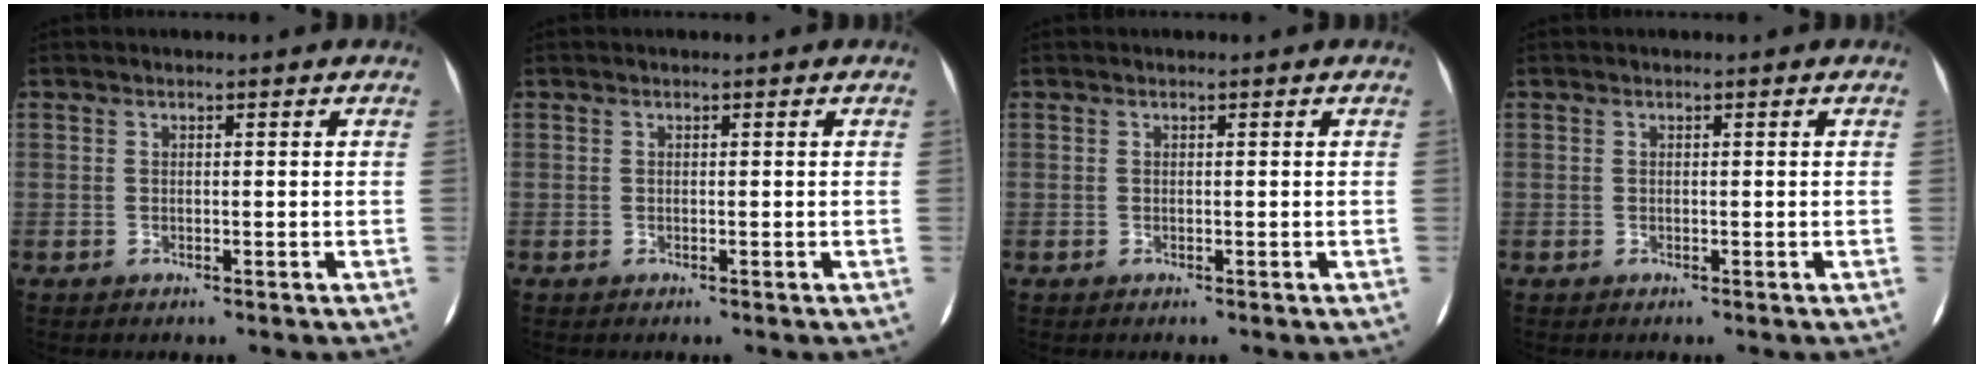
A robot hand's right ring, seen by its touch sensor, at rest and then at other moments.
{"total": 0.0}
{"total": 0.0}
{"total": 0.0}